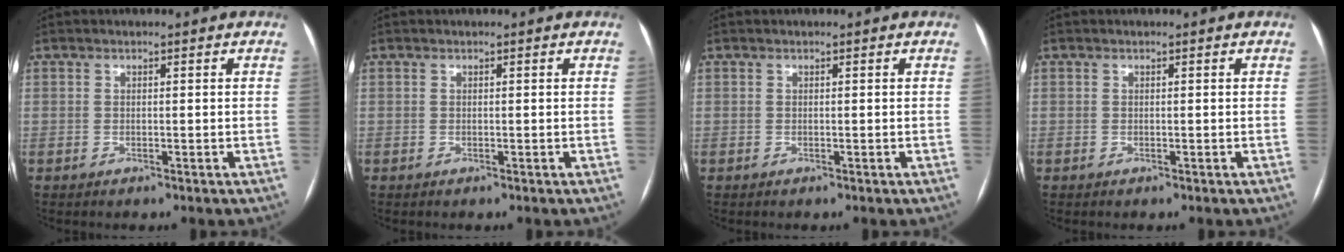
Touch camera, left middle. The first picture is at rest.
{"total": 0.0}
{"total": 0.0}
{"total": 0.0}